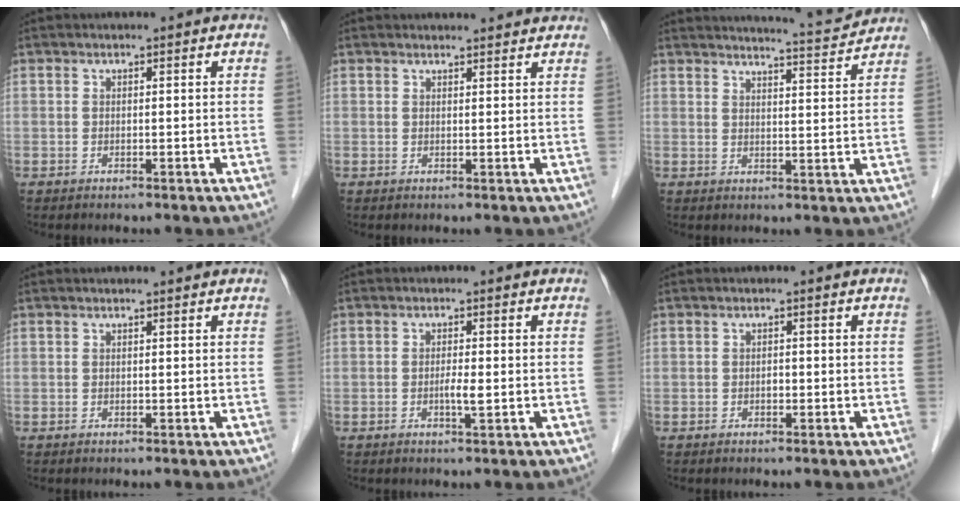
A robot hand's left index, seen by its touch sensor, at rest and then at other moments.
{"total": 4.5, "force": [4.4, 0.6, 0.7], "torque": [-0.014, 0.008, 0.045]}
{"total": 8.2, "force": [8.1, -0.5, 1.2], "torque": [-0.029, -0.005, 0.105]}
{"total": 1.0, "force": [1.0, -0.1, 0.2], "torque": [-0.010, 0.002, 0.014]}
{"total": 1.7, "force": [-0.3, 0.0, 1.7], "torque": [-0.034, -0.003, -0.003]}
{"total": 0.5, "force": [-0.2, 0.3, 0.4], "torque": [-0.006, 0.002, -0.004]}